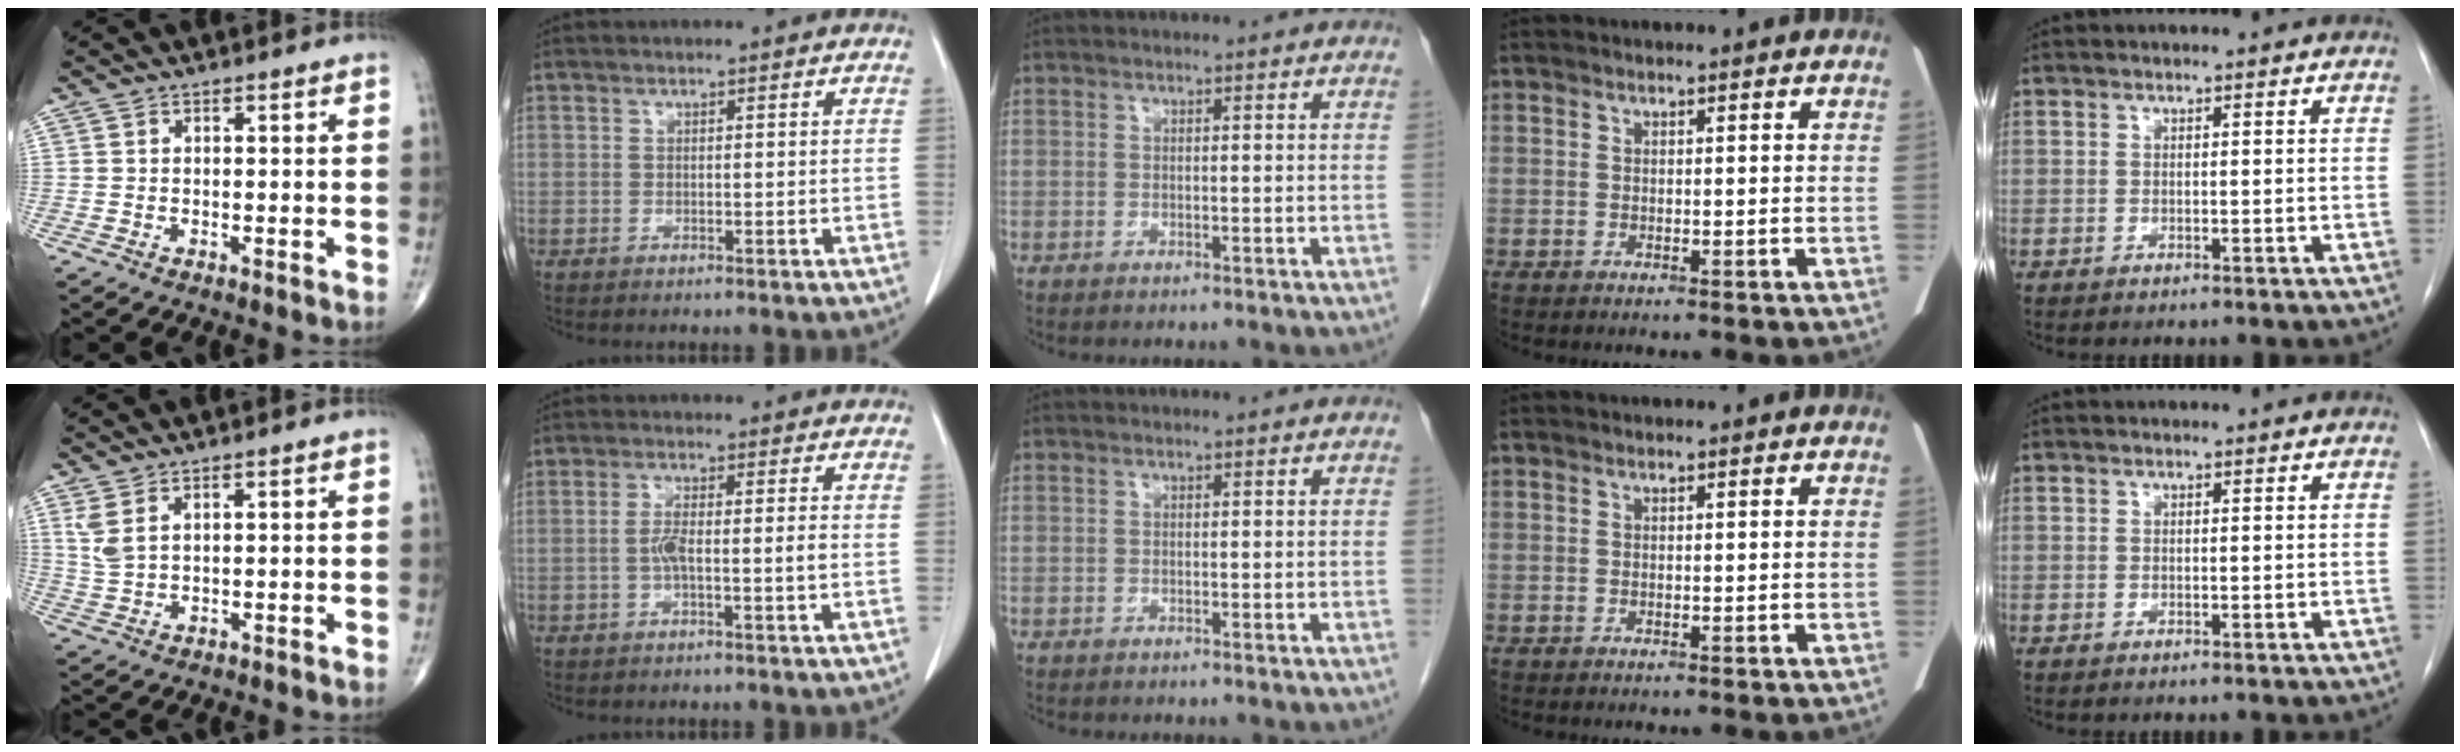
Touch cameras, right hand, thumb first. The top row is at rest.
{"thumb": {"total": 3.6, "force": [1.9, 1.4, 2.7], "torque": [-0.063, -0.002, 0.048]}, "index": {"total": 3.9, "force": [-0.8, 0.3, 3.8], "torque": [-0.074, 0.005, -0.014]}}